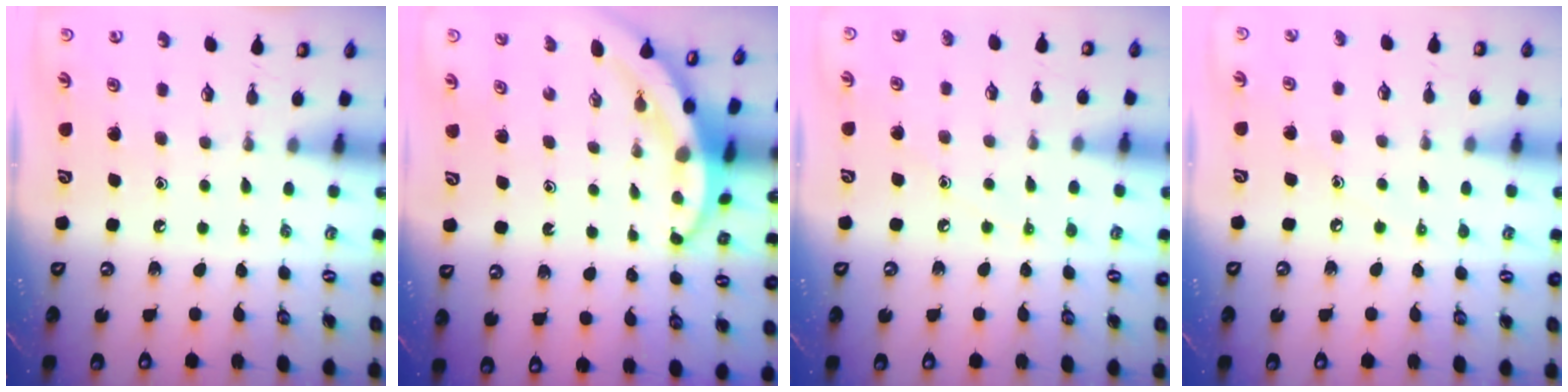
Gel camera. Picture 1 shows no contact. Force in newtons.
{"total": 3.9, "press": 3.9, "slide": 0.5}
{"total": 5.1, "press": 5.1, "slide": 0.5}
{"total": 4.3, "press": 4.2, "slide": 0.4}